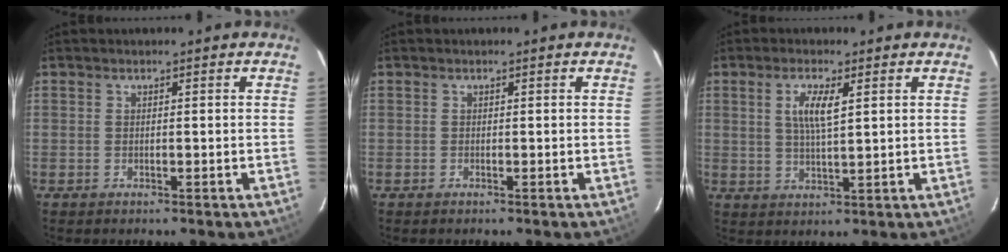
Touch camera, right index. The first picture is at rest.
{"total": 0.0}
{"total": 5.1, "force": [1.7, 1.3, 4.6], "torque": [-0.090, 0.001, 0.034]}